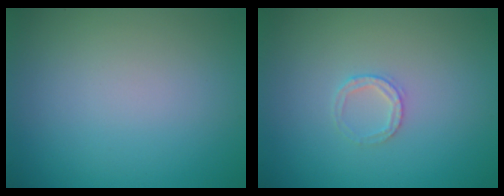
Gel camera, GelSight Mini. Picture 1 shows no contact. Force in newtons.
{"total": 1.4, "press": 1.3, "slide": 0.2}